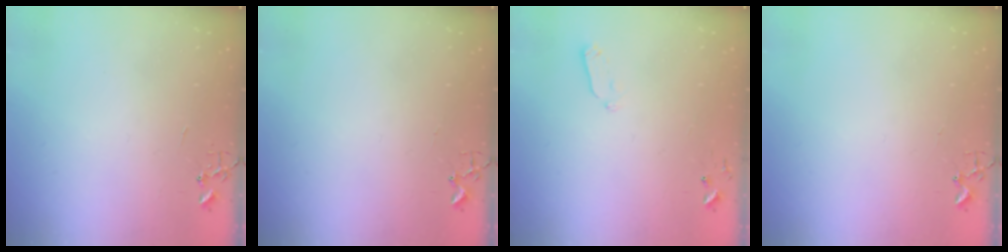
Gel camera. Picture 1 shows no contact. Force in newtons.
{"total": 1.8, "press": 1.8, "slide": 0.2}
{"total": 4.6, "press": 4.5, "slide": 0.9}
{"total": 1.8, "press": 1.8, "slide": 0.2}